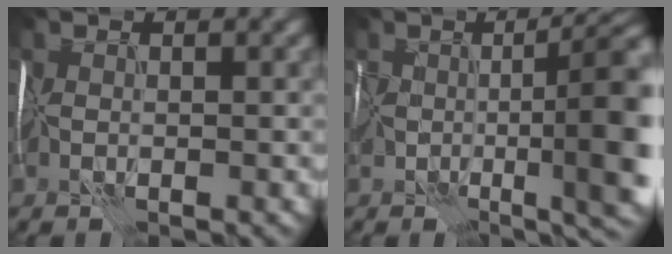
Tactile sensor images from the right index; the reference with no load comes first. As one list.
[{"total": 11.2, "force": [-1.1, 3.5, 10.6], "torque": [-0.128, -0.010, -0.005]}]